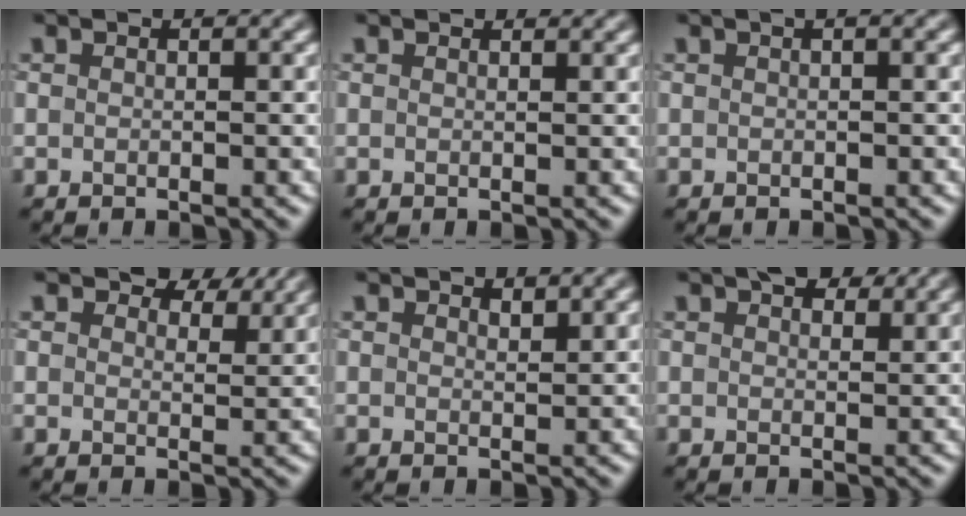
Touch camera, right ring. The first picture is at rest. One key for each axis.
{"total": 1.2, "fx": 1.2, "fy": 0.1, "fz": 0.2, "tx": -0.008, "ty": -0.005, "tz": 0.012}
{"total": 1.2, "fx": 0.5, "fy": 0.3, "fz": 1.1, "tx": -0.015, "ty": 0.007, "tz": 0.005}
{"total": 4.2, "fx": 3.3, "fy": 1.8, "fz": 1.9, "tx": -0.035, "ty": 0.000, "tz": 0.042}
{"total": 1.0, "fx": 0.9, "fy": 0.2, "fz": 0.3, "tx": -0.008, "ty": -0.002, "tz": 0.016}
{"total": 2.9, "fx": 2.0, "fy": 1.4, "fz": 1.6, "tx": -0.022, "ty": 0.004, "tz": 0.031}